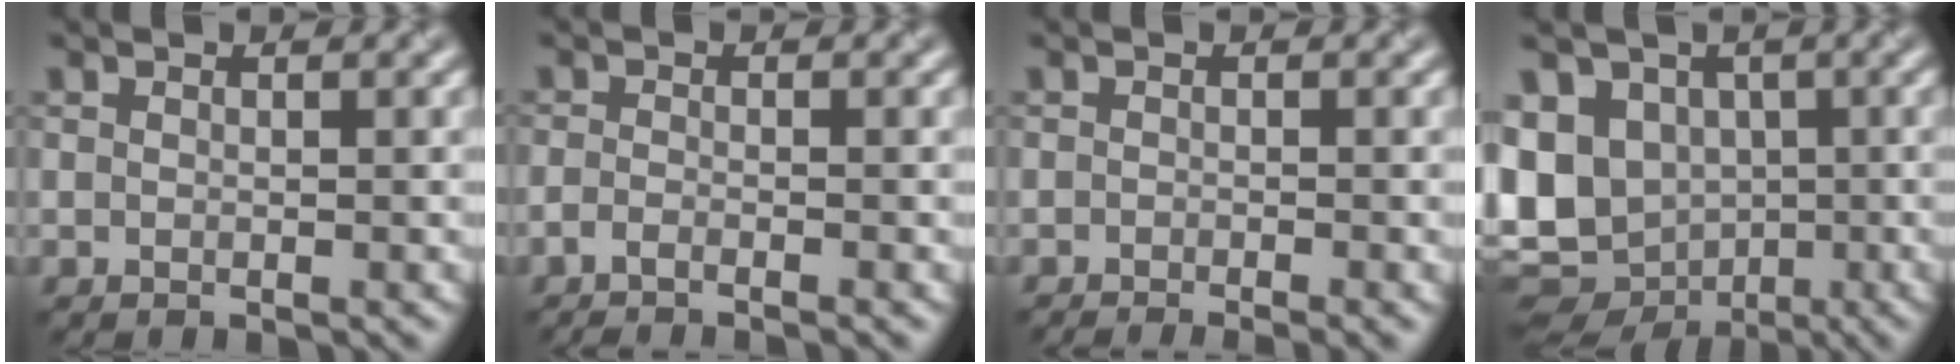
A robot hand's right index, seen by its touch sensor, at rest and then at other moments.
{"total": 1.8, "force": [-1.5, 0.3, 1.1], "torque": [-0.020, -0.008, -0.038]}
{"total": 2.0, "force": [-1.6, 0.3, 1.2], "torque": [-0.014, -0.006, -0.027]}
{"total": 12.1, "force": [-2.5, 9.8, 6.7], "torque": [-0.123, -0.010, -0.040]}